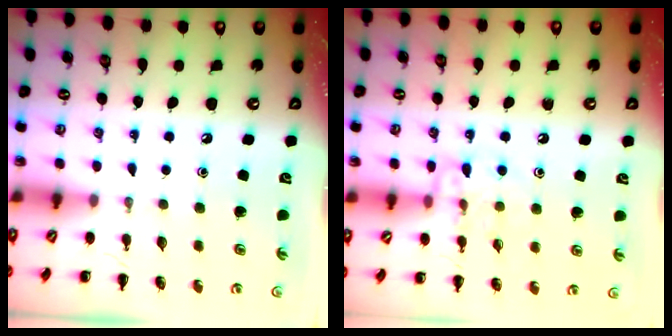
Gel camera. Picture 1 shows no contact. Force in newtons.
{"total": 10.4, "press": 10.3, "slide": 1.0}